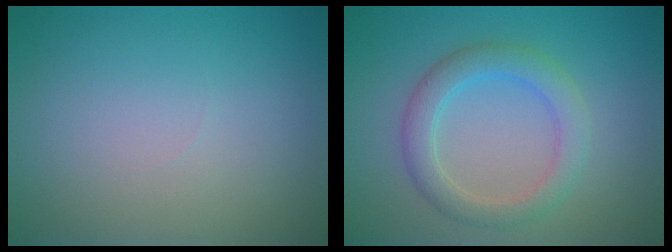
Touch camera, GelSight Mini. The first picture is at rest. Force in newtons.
{"total": 3.5, "press": 3.5, "slide": 0.2}